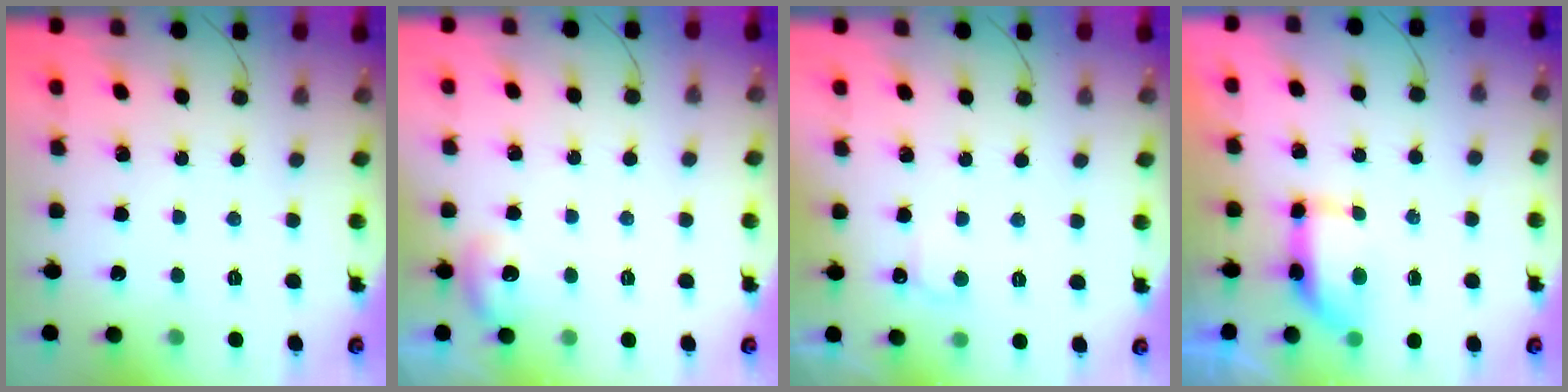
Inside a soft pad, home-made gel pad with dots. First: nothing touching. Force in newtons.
{"total": 6.2, "press": 6.0, "slide": 1.4}
{"total": 3.0, "press": 2.9, "slide": 0.8}
{"total": 9.5, "press": 7.8, "slide": 5.3}